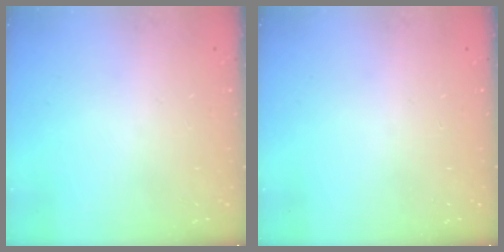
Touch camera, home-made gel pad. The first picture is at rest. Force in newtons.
{"total": 0.0}